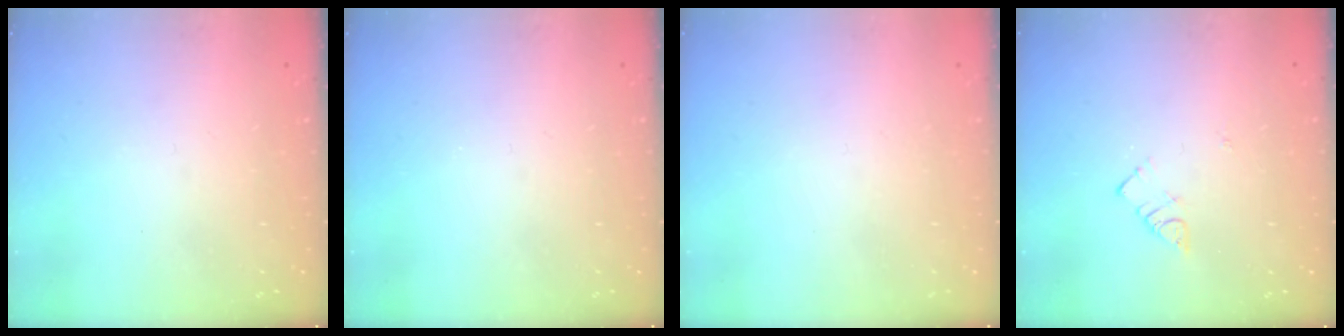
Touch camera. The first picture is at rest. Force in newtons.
{"total": 0.0}
{"total": 1.7, "press": 1.7, "slide": 0.2}
{"total": 2.9, "press": 2.9, "slide": 0.4}